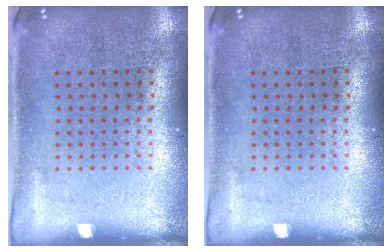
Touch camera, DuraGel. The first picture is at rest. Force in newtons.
{"total": 0.0}